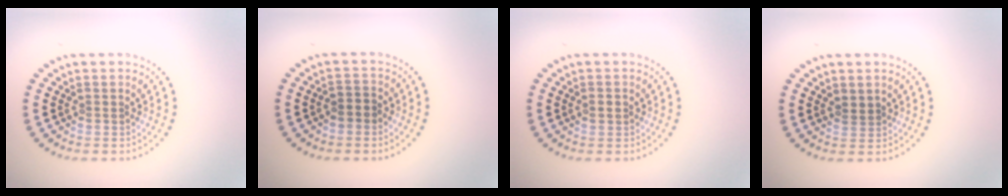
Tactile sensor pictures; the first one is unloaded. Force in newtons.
{"total": 1.6, "press": 1.3, "slide": 0.9}
{"total": 1.1, "press": 1.1, "slide": 0.1}
{"total": 0.9, "press": 0.9, "slide": 0.4}